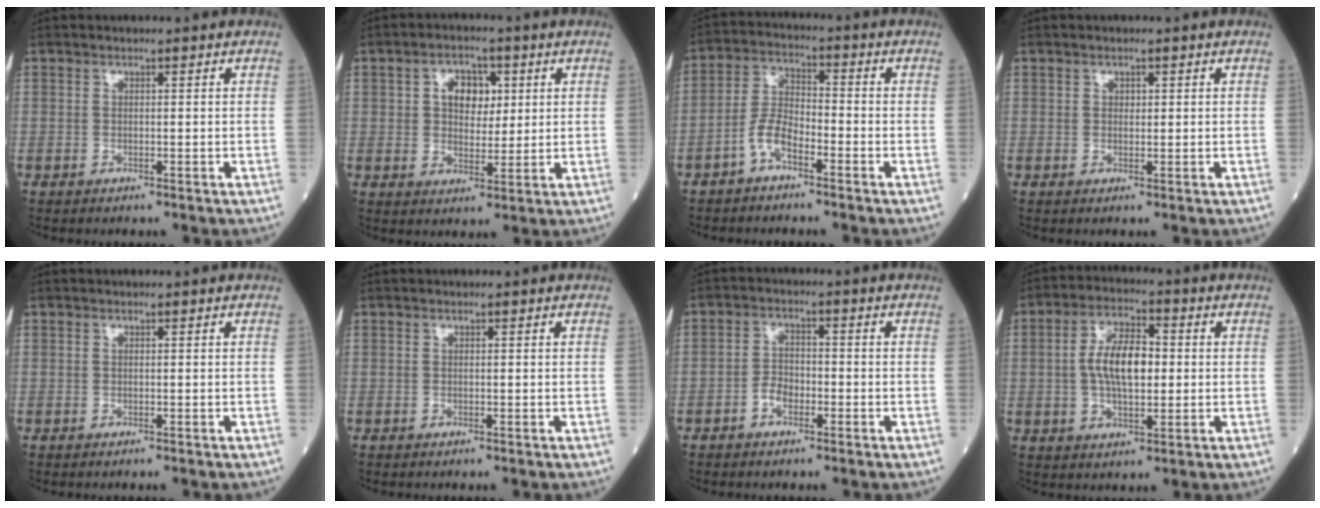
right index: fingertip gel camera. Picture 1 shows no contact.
{"total": 5.8, "force": [1.7, 3.8, 4.1], "torque": [-0.064, 0.014, 0.030]}
{"total": 5.7, "force": [-3.2, 2.3, 4.1], "torque": [-0.089, 0.011, -0.066]}
{"total": 0.9, "force": [0.3, 0.7, 0.5], "torque": [-0.003, 0.000, 0.003]}
{"total": 0.0}
{"total": 0.0}
{"total": 3.4, "force": [-1.6, 2.0, 2.1], "torque": [-0.038, 0.009, -0.033]}
{"total": 9.0, "force": [0.3, 3.8, 8.1], "torque": [-0.158, 0.012, 0.004]}